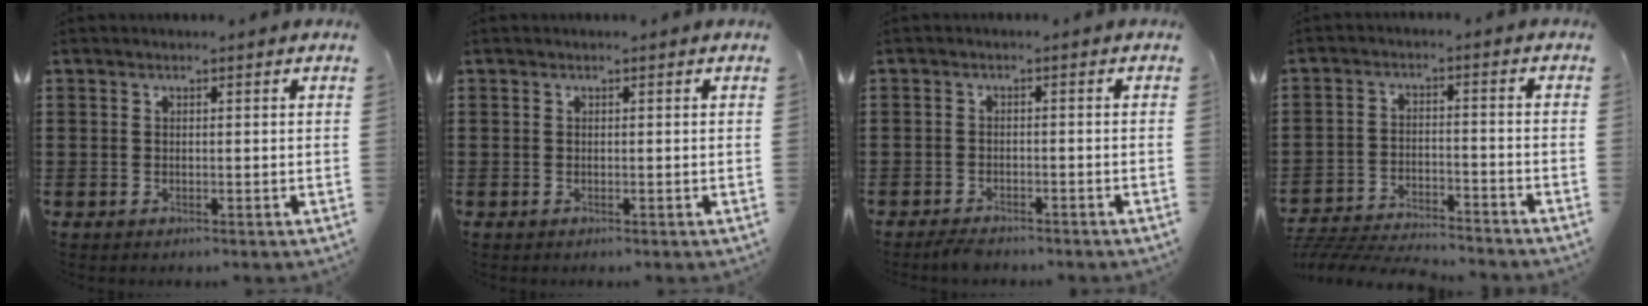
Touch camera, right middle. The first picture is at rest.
{"total": 0.0}
{"total": 1.7, "force": [-1.7, 0.3, 0.2], "torque": [-0.009, -0.001, -0.034]}
{"total": 5.5, "force": [-5.5, 0.5, 0.8], "torque": [-0.023, 0.004, -0.115]}